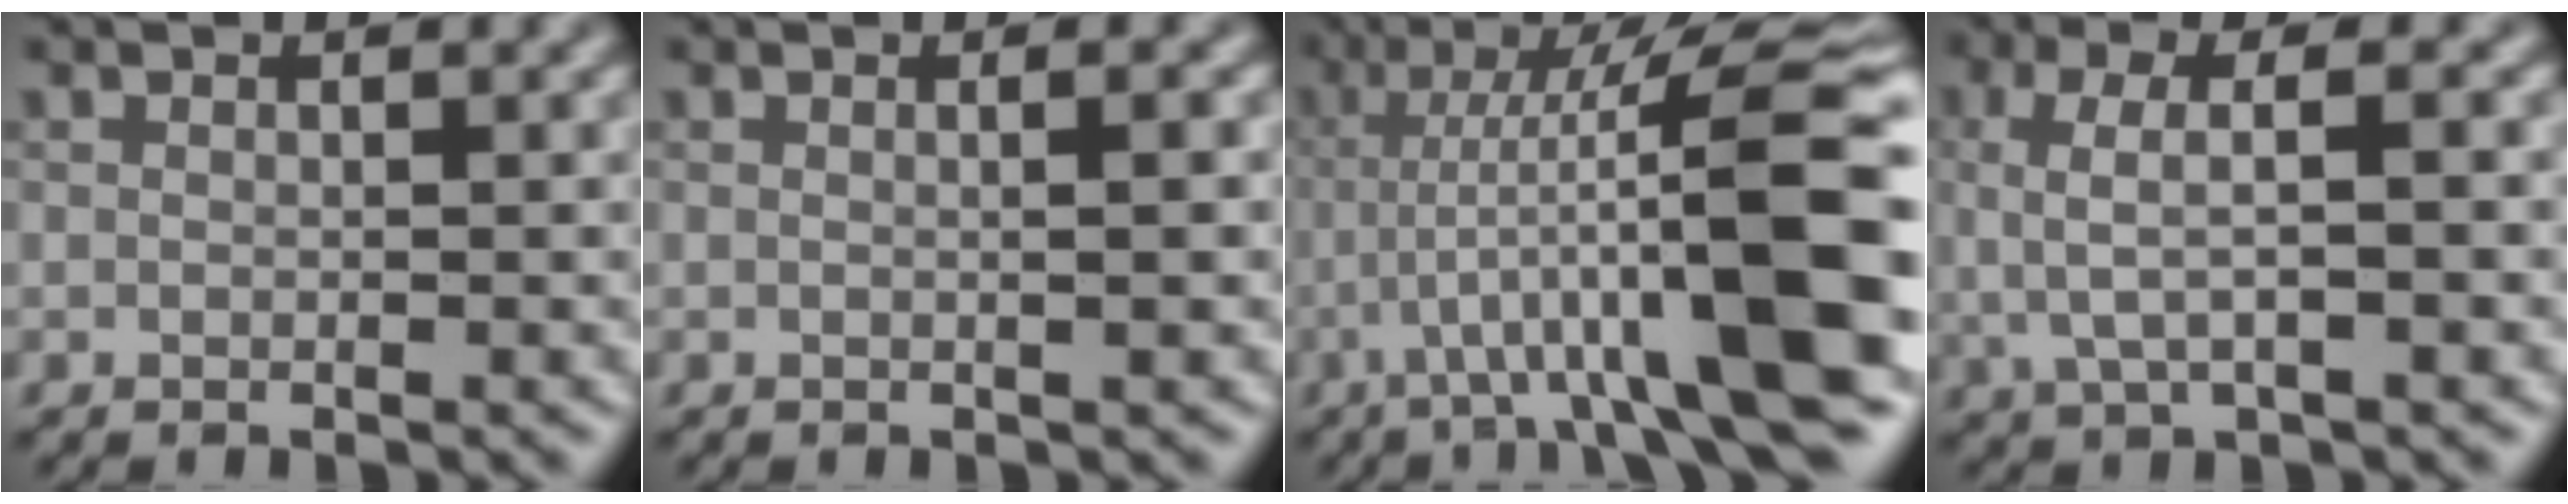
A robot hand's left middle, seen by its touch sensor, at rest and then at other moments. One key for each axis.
{"total": 2.5, "fx": 0.2, "fy": 1.1, "fz": 2.3, "tx": -0.025, "ty": -0.003, "tz": -0.017}
{"total": 12.8, "fx": -3.0, "fy": 1.9, "fz": 12.3, "tx": -0.187, "ty": 0.021, "tz": -0.044}
{"total": 4.4, "fx": 0.2, "fy": 1.5, "fz": 4.1, "tx": -0.085, "ty": -0.002, "tz": -0.002}